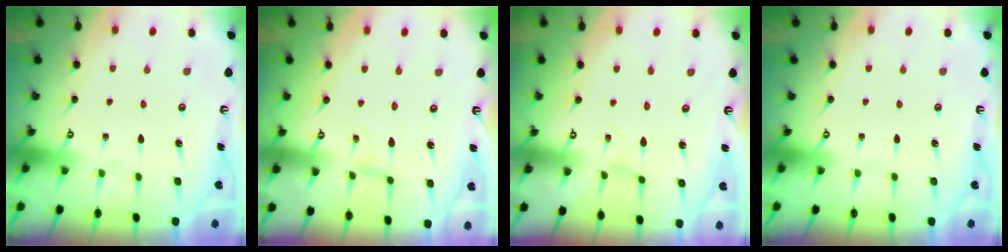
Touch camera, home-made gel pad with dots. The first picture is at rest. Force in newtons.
{"total": 0.0}
{"total": 0.0}
{"total": 0.0}